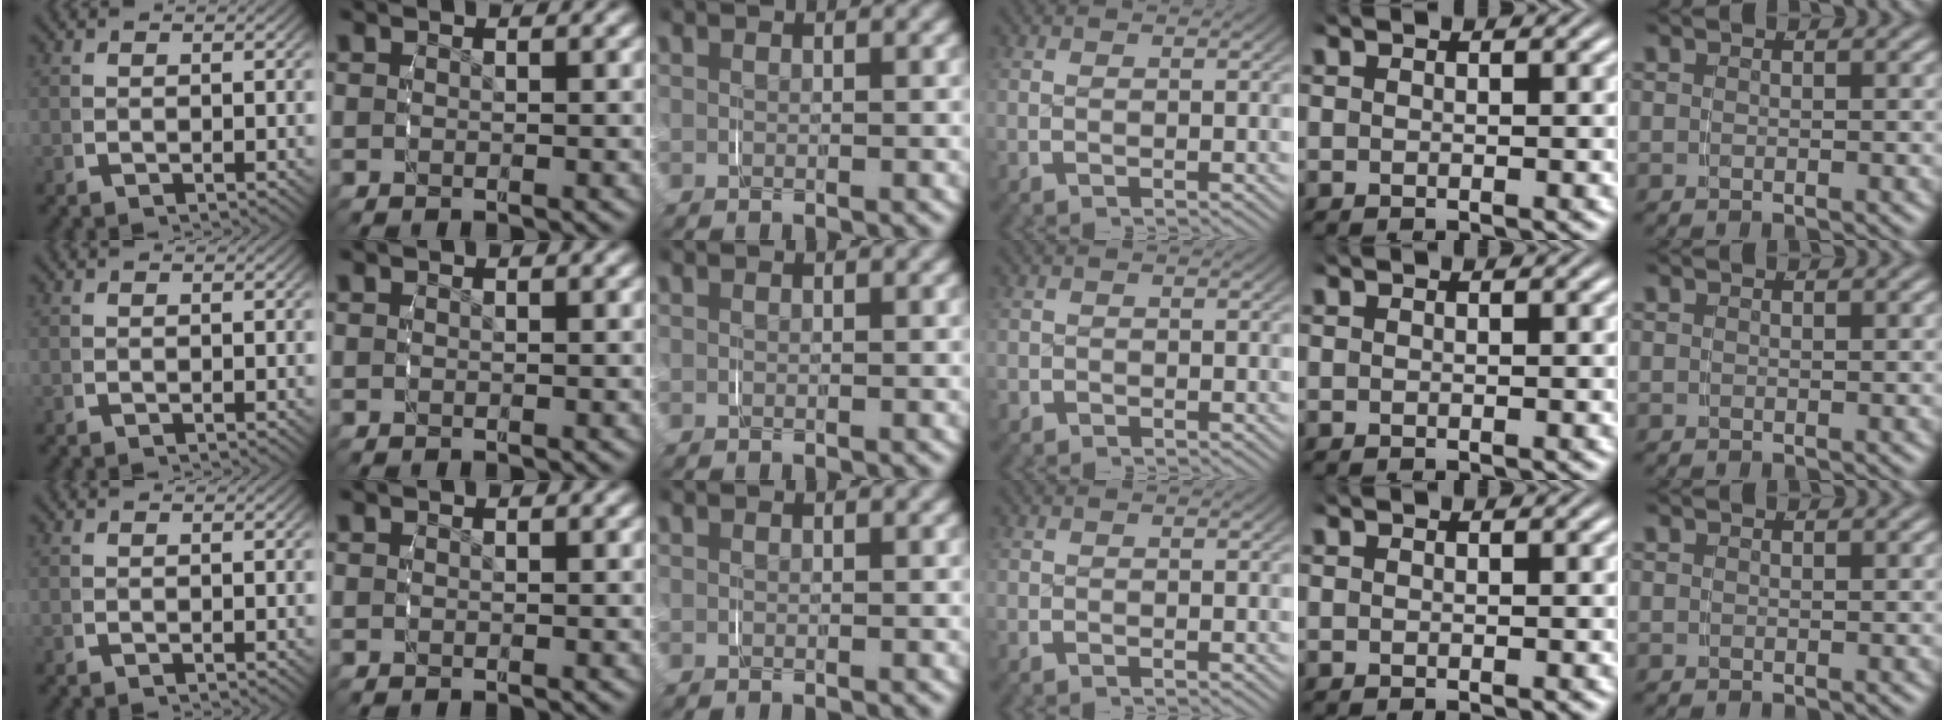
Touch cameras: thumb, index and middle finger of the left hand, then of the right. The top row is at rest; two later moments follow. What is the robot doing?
{"motion": "grasp_and_lifting", "object": "ribbon"}